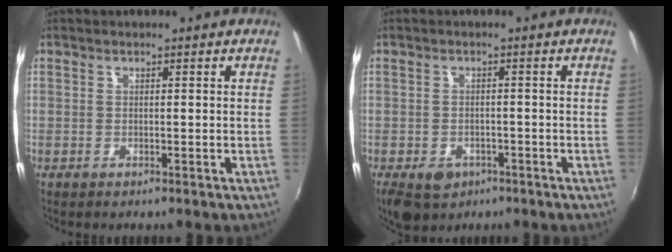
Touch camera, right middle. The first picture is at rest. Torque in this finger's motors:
{"motor_torque": [0.35, -0.32, 0.17, 0.05]}